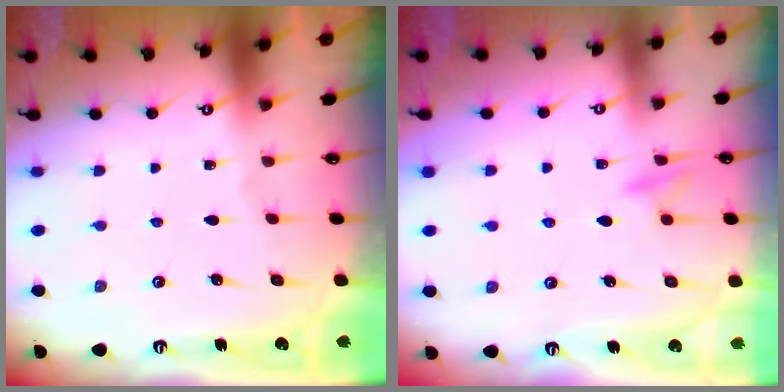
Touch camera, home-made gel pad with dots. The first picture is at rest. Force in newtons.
{"total": 8.9, "press": 8.9, "slide": 0.8}